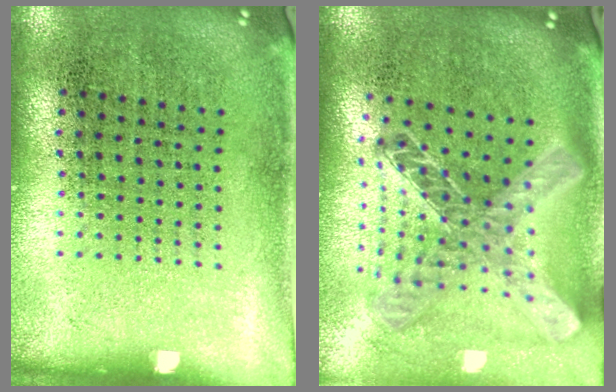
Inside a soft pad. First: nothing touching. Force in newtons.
{"total": 1.8, "press": 1.5, "slide": 0.9}